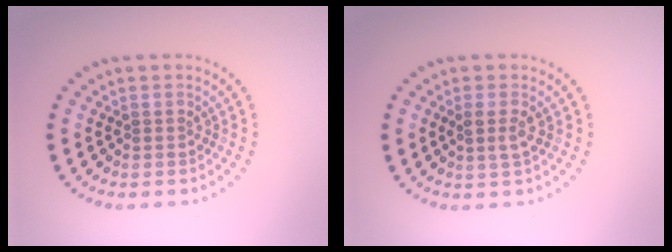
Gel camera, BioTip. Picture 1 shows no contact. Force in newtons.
{"total": 1.4, "press": 1.3, "slide": 0.7}